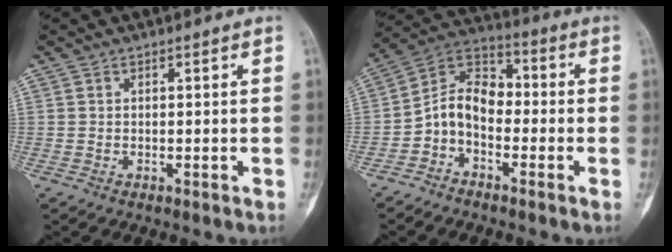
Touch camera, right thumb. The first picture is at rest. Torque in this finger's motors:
{"motor_torque": [0.14, 0.15, 0.46, -0.43, 0.11]}